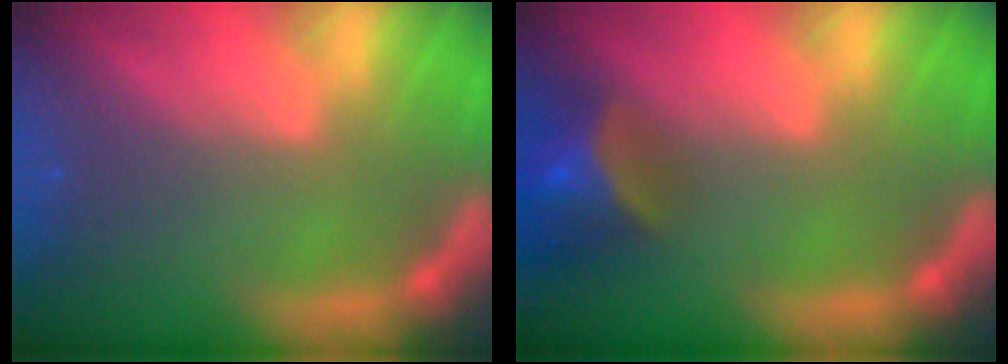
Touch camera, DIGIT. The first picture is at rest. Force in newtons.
{"total": 5.9}